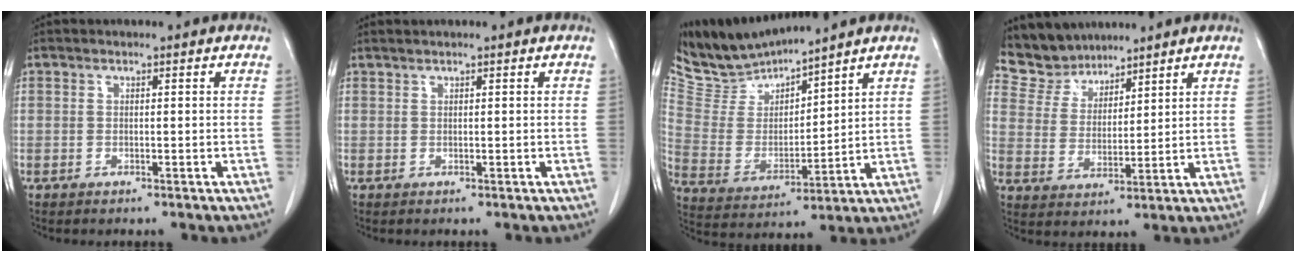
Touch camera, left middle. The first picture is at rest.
{"total": 0.7, "force": [0.7, -0.1, 0.2], "torque": [-0.008, 0.004, 0.018]}
{"total": 9.2, "force": [9.2, 0.2, 0.7], "torque": [-0.039, -0.001, 0.205]}
{"total": 6.9, "force": [6.6, 2.3, -0.2], "torque": [-0.006, 0.010, 0.141]}